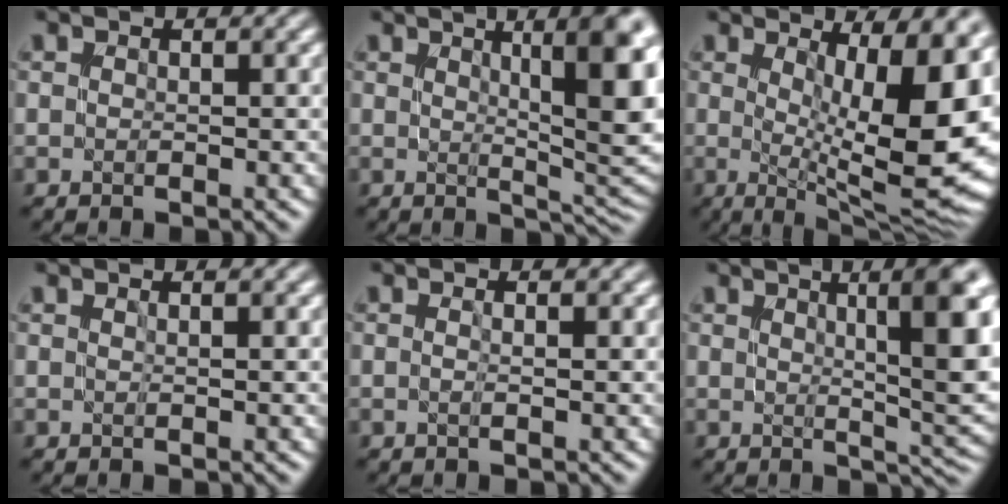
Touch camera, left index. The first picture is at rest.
{"total": 11.3, "force": [3.3, 3.2, 10.4], "torque": [-0.109, 0.011, 0.044]}
{"total": 14.6, "force": [1.1, 4.4, 13.9], "torque": [-0.164, -0.007, 0.024]}
{"total": 0.7, "force": [0.4, 0.2, 0.6], "torque": [-0.004, -0.002, 0.001]}
{"total": 1.4, "force": [0.3, 0.4, 1.3], "torque": [-0.012, -0.009, -0.006]}
{"total": 10.4, "force": [2.7, 2.7, 9.6], "torque": [-0.104, 0.010, 0.038]}